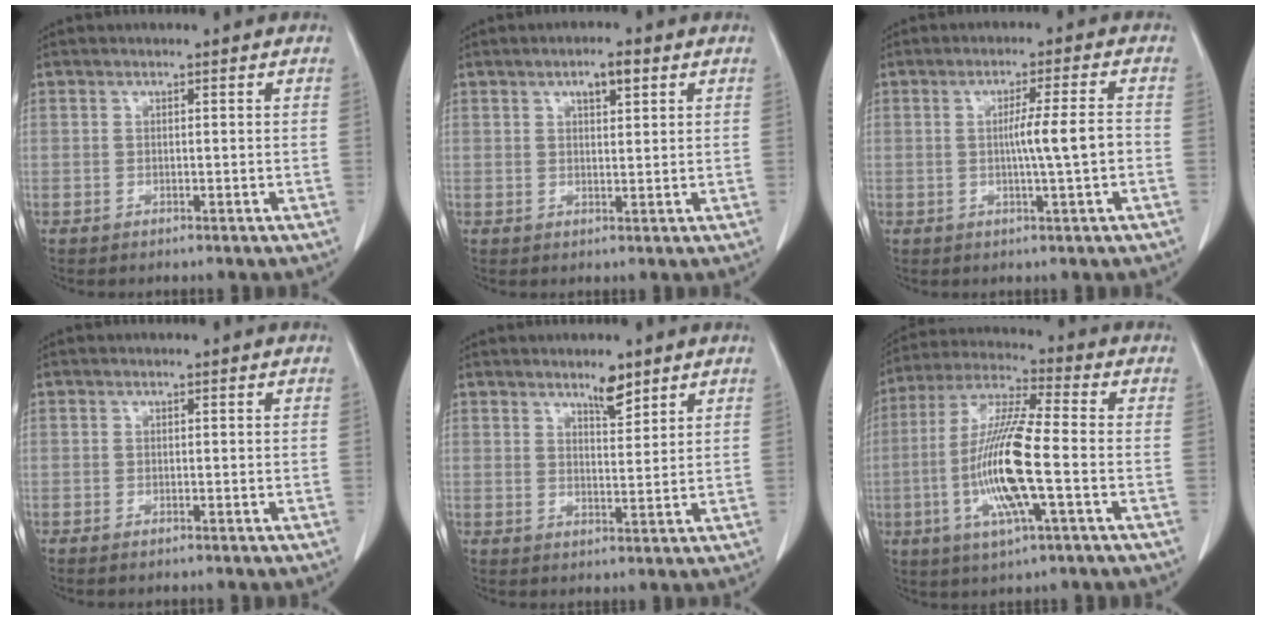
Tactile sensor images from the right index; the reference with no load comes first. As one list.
[{"total": 3.3, "force": [1.8, 0.9, 2.6], "torque": [-0.045, 0.002, 0.028]}, {"total": 5.3, "force": [-0.7, -0.5, 5.2], "torque": [-0.083, -0.002, -0.013]}, {"total": 0.5, "force": [-0.4, 0.1, 0.3], "torque": [-0.011, -0.002, -0.006]}, {"total": 3.7, "force": [2.9, 0.9, 2.1], "torque": [-0.037, -0.004, 0.048]}, {"total": 14.6, "force": [-3.0, 1.2, 14.2], "torque": [-0.290, -0.010, -0.061]}]